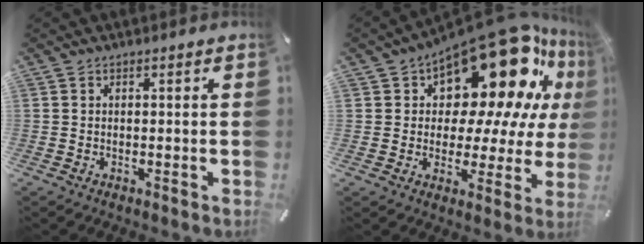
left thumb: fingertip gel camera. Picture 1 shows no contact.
{"total": 22.0, "force": [13.3, 10.8, 13.8], "torque": [-0.192, -0.104, 0.223]}